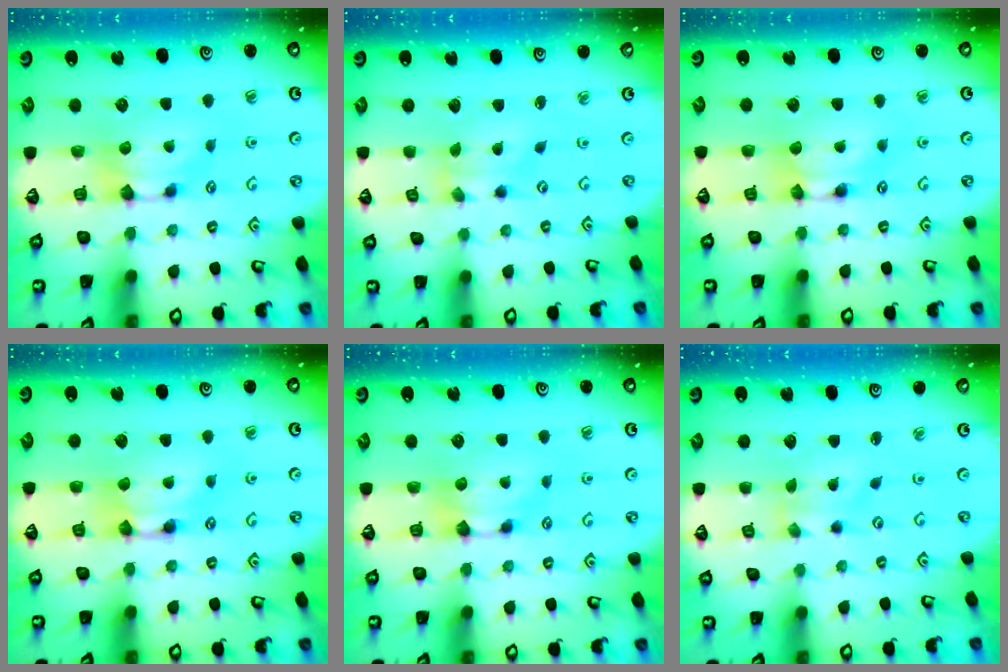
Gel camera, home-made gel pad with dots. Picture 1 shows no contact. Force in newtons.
{"total": 1.5, "press": 0.6, "slide": 1.4}
{"total": 1.6, "press": 1.6, "slide": 0.1}
{"total": 2.1, "press": 2.1, "slide": 0.1}
{"total": 0.0}
{"total": 2.1, "press": 1.8, "slide": 1.1}